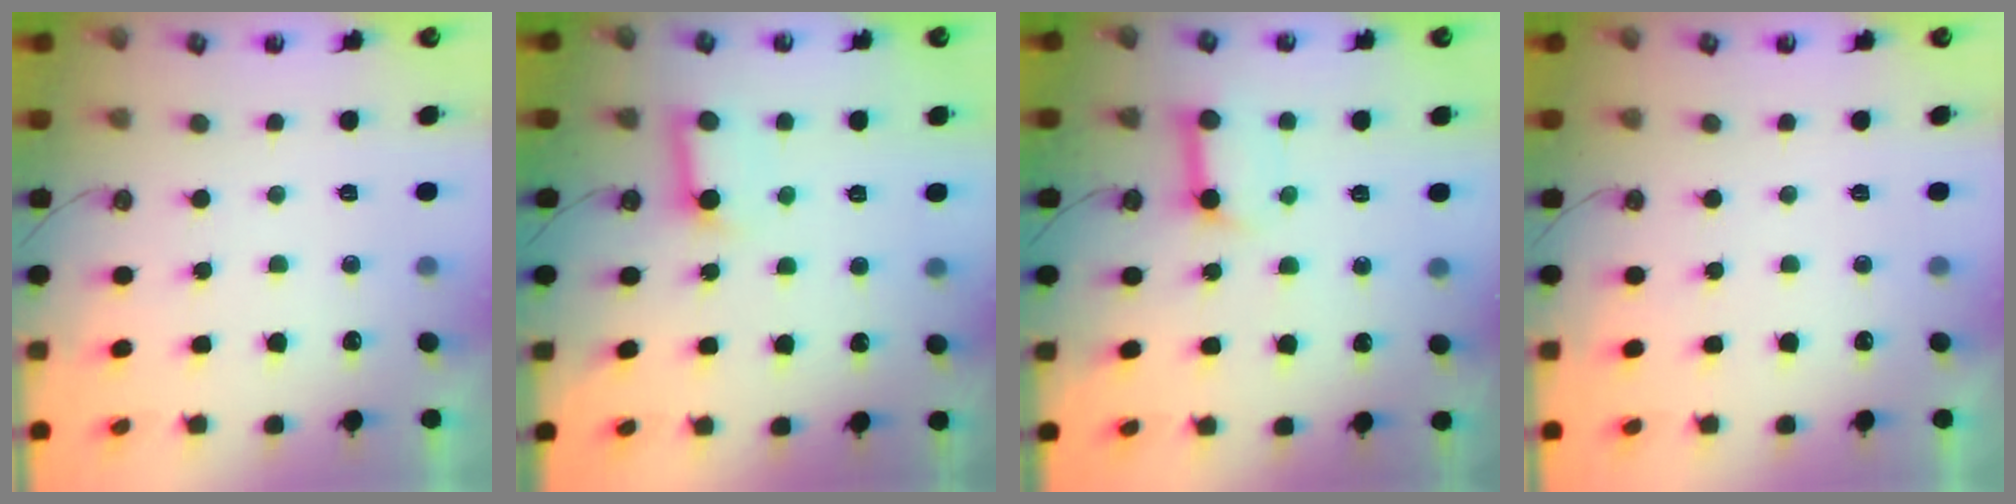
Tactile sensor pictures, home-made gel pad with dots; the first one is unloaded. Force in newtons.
{"total": 7.9, "press": 7.9, "slide": 0.9}
{"total": 9.6, "press": 9.5, "slide": 1.1}
{"total": 0.0}